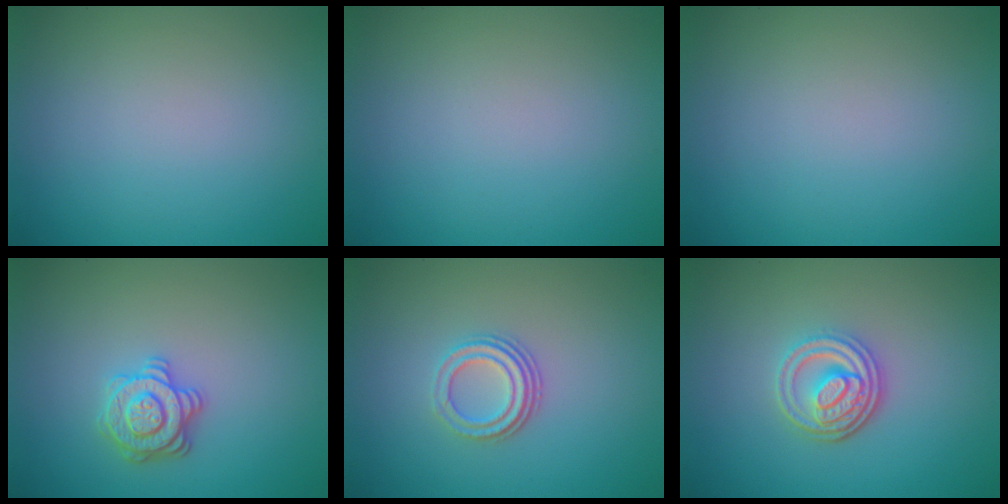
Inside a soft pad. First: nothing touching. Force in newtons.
{"total": 0.0}
{"total": 0.0}
{"total": 2.9, "press": 2.8, "slide": 0.6}
{"total": 3.0, "press": 2.3, "slide": 1.9}
{"total": 4.1, "press": 3.2, "slide": 2.5}